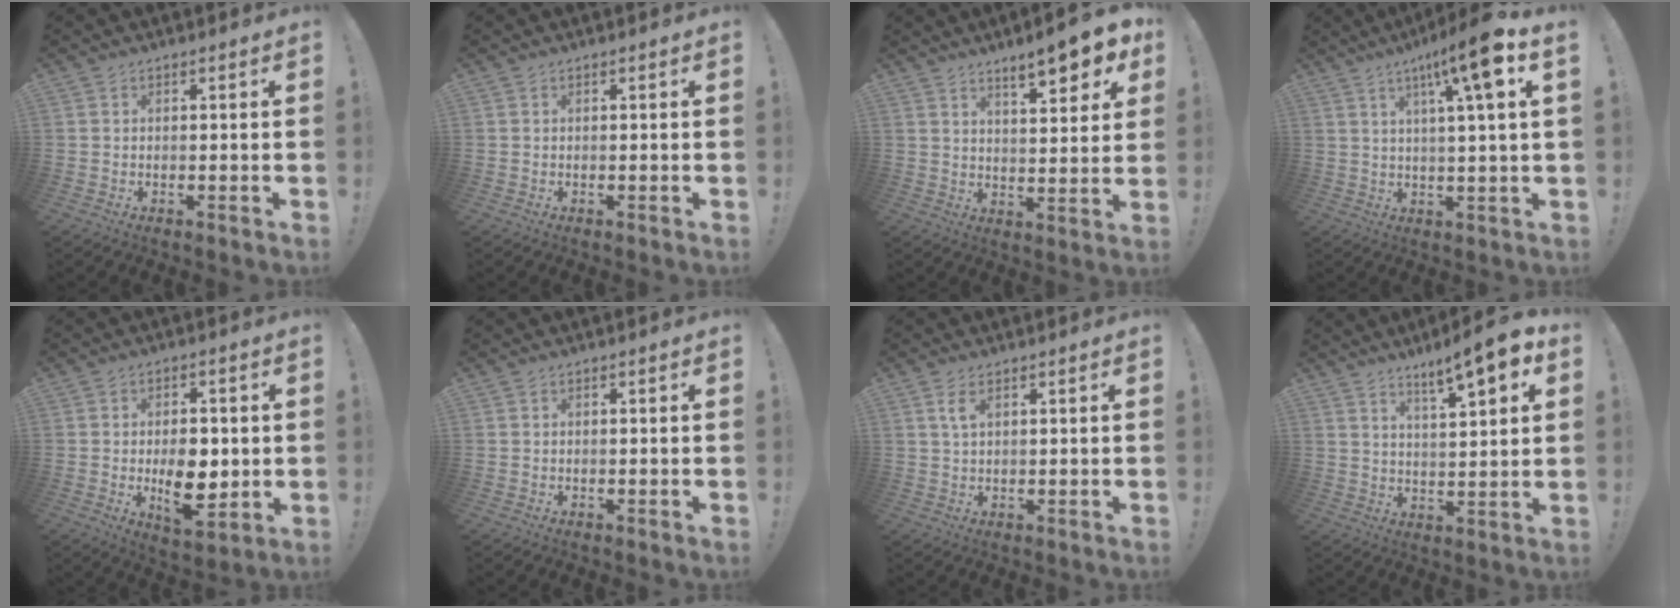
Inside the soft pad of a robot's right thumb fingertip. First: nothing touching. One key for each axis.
{"total": 0.0}
{"total": 10.6, "fx": 7.1, "fy": 2.1, "fz": 7.6, "tx": -0.102, "ty": -0.045, "tz": 0.113}
{"total": 13.1, "fx": 5.5, "fy": 0.9, "fz": 11.8, "tx": -0.189, "ty": -0.025, "tz": 0.073}
{"total": 11.3, "fx": -1.2, "fy": 6.5, "fz": 9.2, "tx": -0.131, "ty": -0.004, "tz": -0.017}
{"total": 0.0}
{"total": 3.2, "fx": 1.5, "fy": 1.2, "fz": 2.6, "tx": -0.042, "ty": -0.003, "tz": 0.023}
{"total": 10.2, "fx": 7.0, "fy": 1.1, "fz": 7.4, "tx": -0.114, "ty": -0.043, "tz": 0.111}